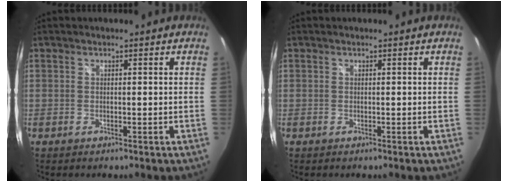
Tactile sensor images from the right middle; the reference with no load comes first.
{"total": 0.0}